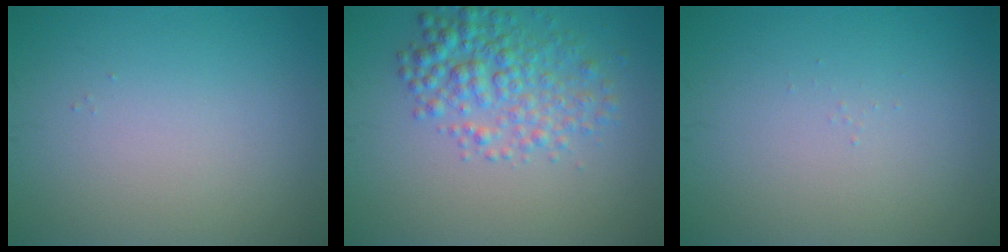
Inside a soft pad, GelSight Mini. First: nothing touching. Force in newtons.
{"total": 4.3, "press": 4.3, "slide": 0.2}
{"total": 0.0}